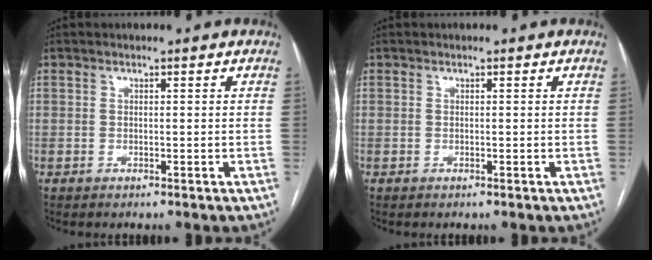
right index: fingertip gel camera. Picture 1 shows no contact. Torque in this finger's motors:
{"motor_torque": [0.00, 0.00, 0.00, 0.00]}